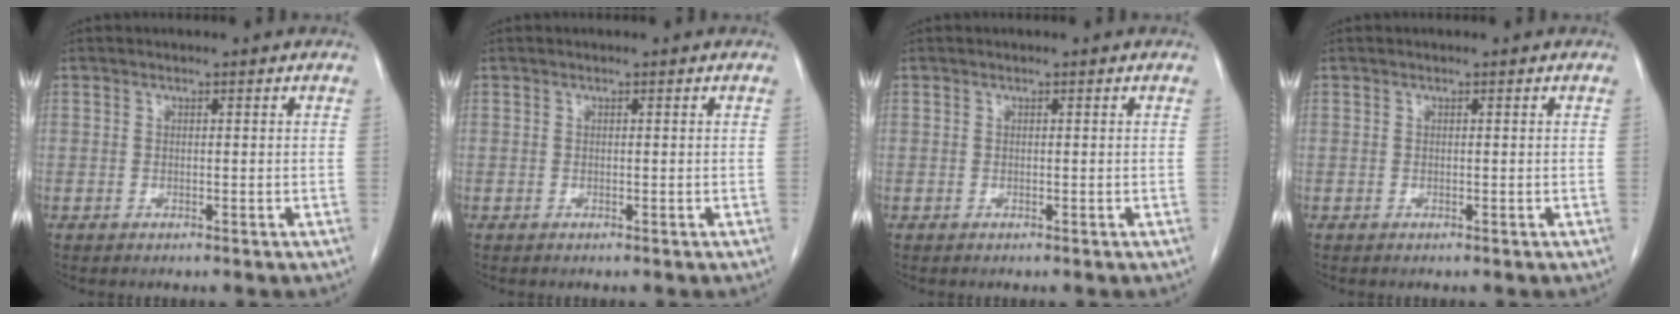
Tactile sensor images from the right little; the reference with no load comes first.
{"total": 0.0}
{"total": 0.0}
{"total": 0.0}